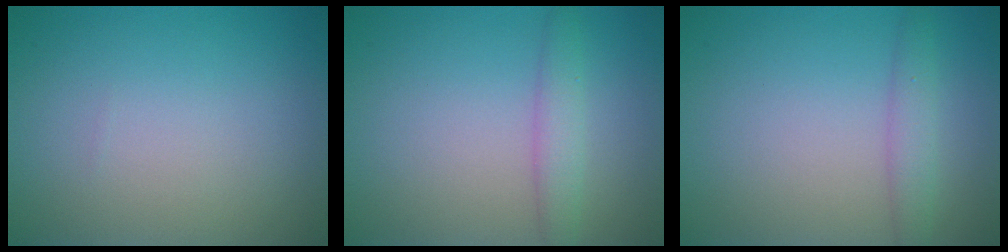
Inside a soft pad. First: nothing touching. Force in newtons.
{"total": 2.2, "press": 2.2, "slide": 0.1}
{"total": 2.0, "press": 2.0, "slide": 0.0}